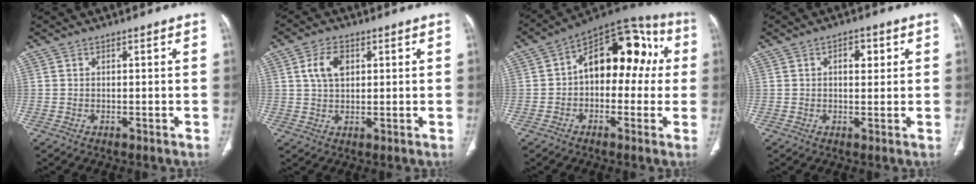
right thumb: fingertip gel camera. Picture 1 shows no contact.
{"total": 5.7, "force": [1.8, 3.6, 4.1], "torque": [-0.073, 0.002, 0.033]}
{"total": 17.3, "force": [1.8, 10.8, 13.4], "torque": [-0.130, 0.053, 0.013]}
{"total": 4.0, "force": [1.2, 2.3, 3.0], "torque": [-0.032, 0.000, 0.015]}